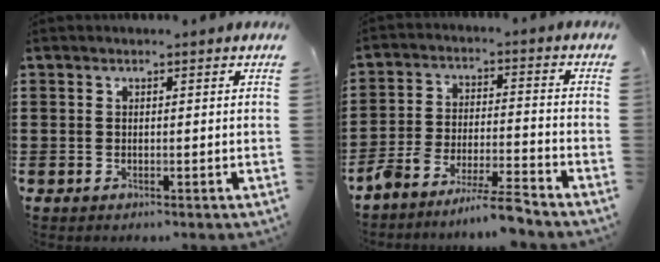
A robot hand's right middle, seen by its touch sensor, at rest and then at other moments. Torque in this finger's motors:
{"motor_torque": [0.94, -1.20, 0.17, 0.10]}